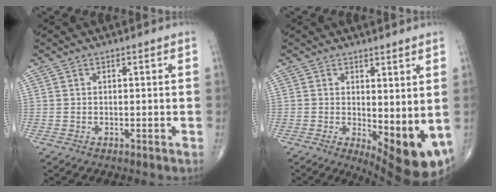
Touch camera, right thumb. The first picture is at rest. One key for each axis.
{"total": 10.5, "fx": -0.8, "fy": 3.7, "fz": 9.8, "tx": -0.122, "ty": -0.027, "tz": 0.001}